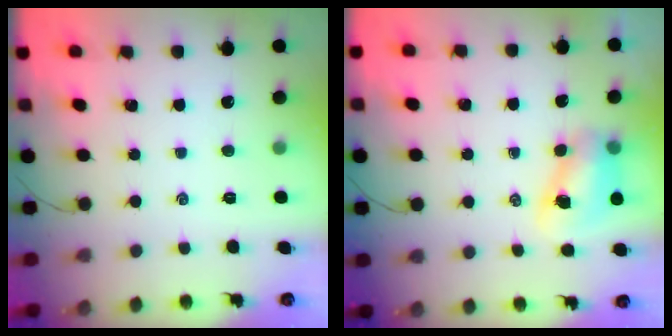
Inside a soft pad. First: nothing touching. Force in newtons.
{"total": 7.9, "press": 7.9, "slide": 1.0}